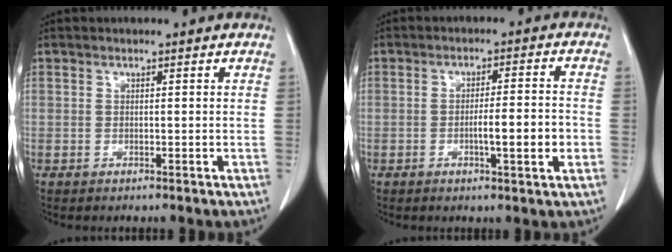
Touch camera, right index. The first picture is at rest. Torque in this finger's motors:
{"motor_torque": [0.93, -0.53, 0.47, 0.05]}